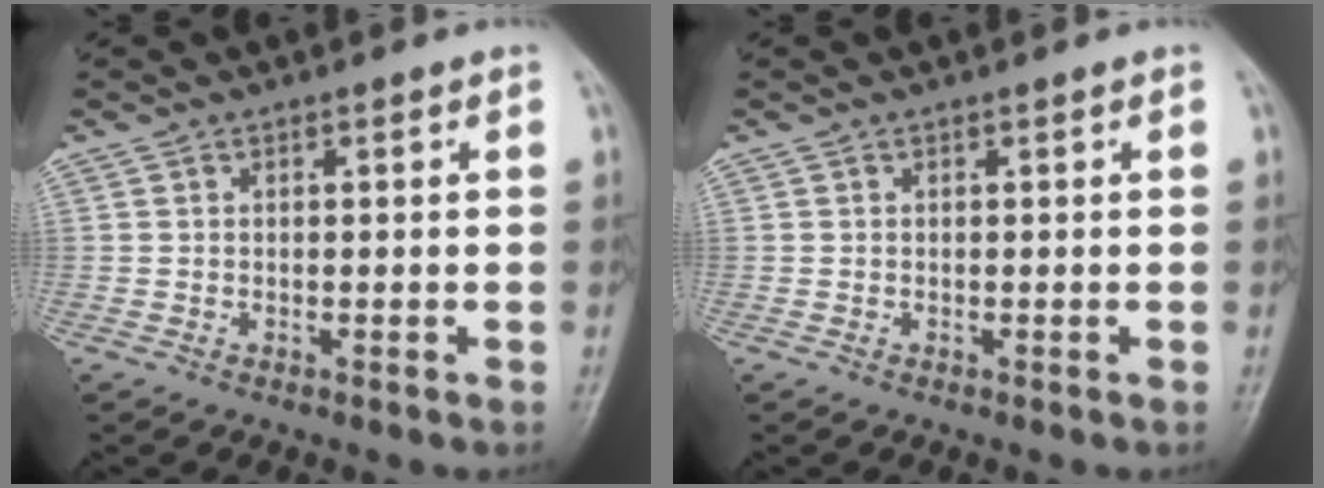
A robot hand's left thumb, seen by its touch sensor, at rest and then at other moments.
{"total": 0.0}